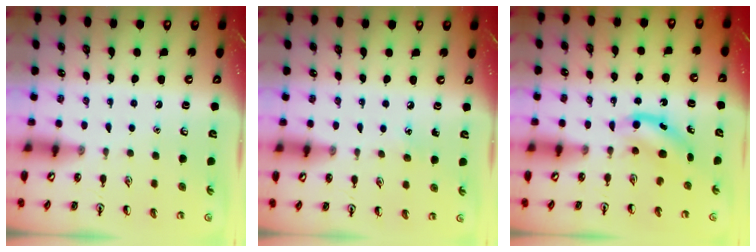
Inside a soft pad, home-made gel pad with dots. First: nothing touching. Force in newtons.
{"total": 3.0, "press": 2.8, "slide": 1.1}
{"total": 3.7, "press": 3.6, "slide": 1.0}